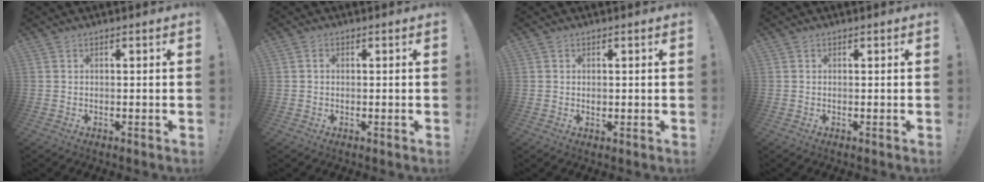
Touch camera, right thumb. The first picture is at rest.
{"total": 0.8, "force": [-0.1, 0.7, 0.4], "torque": [-0.010, 0.004, -0.002]}
{"total": 1.0, "force": [0.2, 1.0, 0.2], "torque": [0.002, -0.002, 0.001]}
{"total": 0.0}